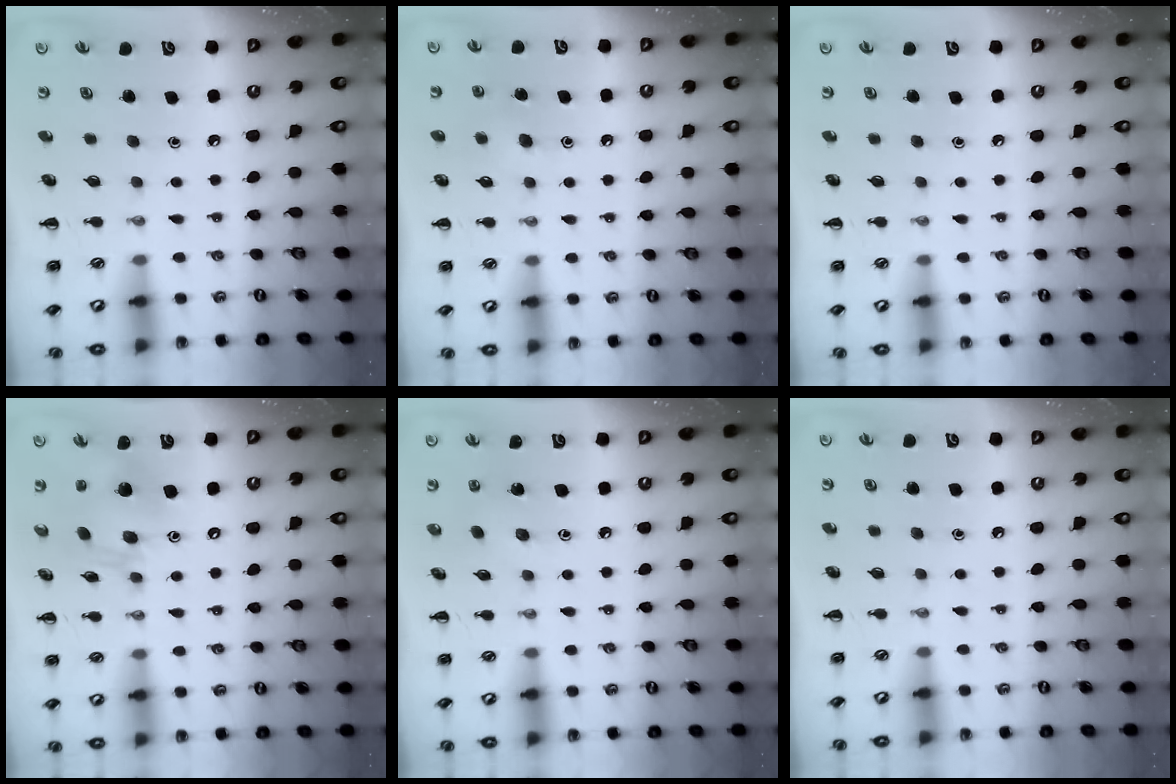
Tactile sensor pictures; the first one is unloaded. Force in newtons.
{"total": 3.9, "press": 3.6, "slide": 1.5}
{"total": 0.0}
{"total": 13.1, "press": 12.6, "slide": 3.6}
{"total": 2.4, "press": 2.3, "slide": 0.7}
{"total": 0.0}